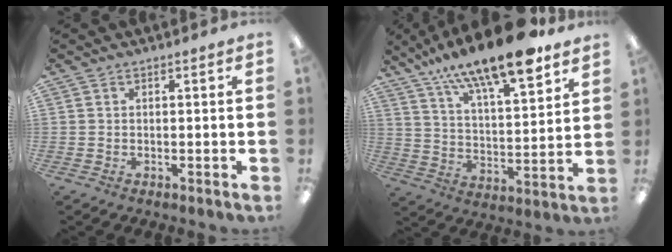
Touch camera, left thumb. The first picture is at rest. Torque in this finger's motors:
{"motor_torque": [0.89, 0.14, 1.76, -1.01, 0.28]}